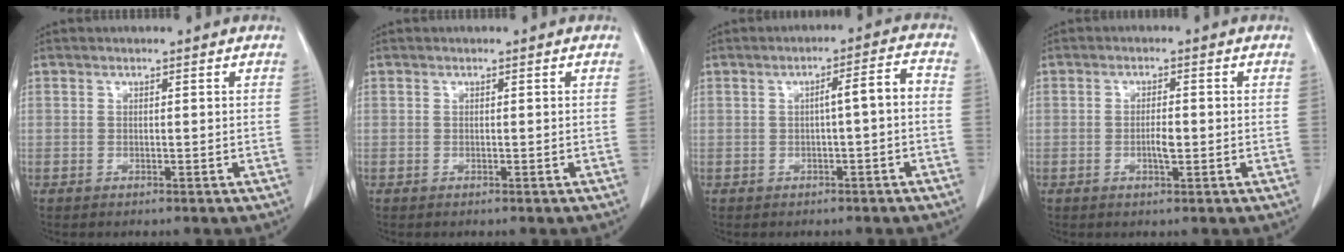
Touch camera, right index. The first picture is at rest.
{"total": 0.0}
{"total": 4.1, "force": [-0.5, 0.3, 4.1], "torque": [-0.058, 0.016, -0.006]}
{"total": 2.4, "force": [-0.6, 0.5, 2.3], "torque": [-0.044, 0.001, -0.010]}